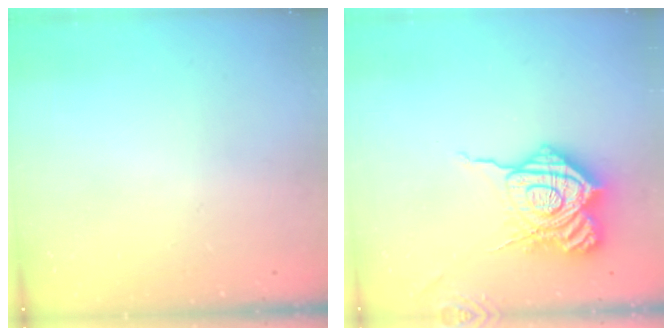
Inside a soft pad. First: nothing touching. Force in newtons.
{"total": 19.4, "press": 19.4, "slide": 1.3}